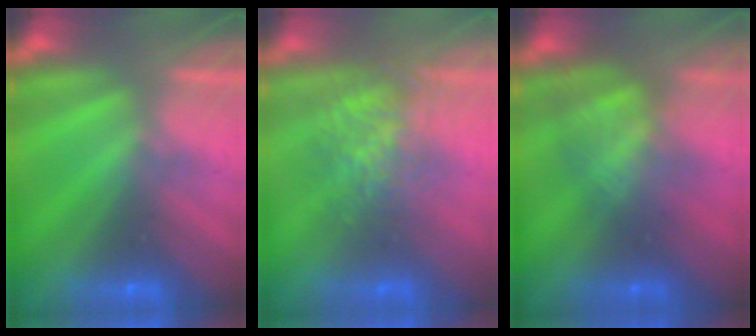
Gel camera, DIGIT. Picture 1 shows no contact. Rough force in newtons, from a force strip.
{"total": 3.8}
{"total": 3.8}